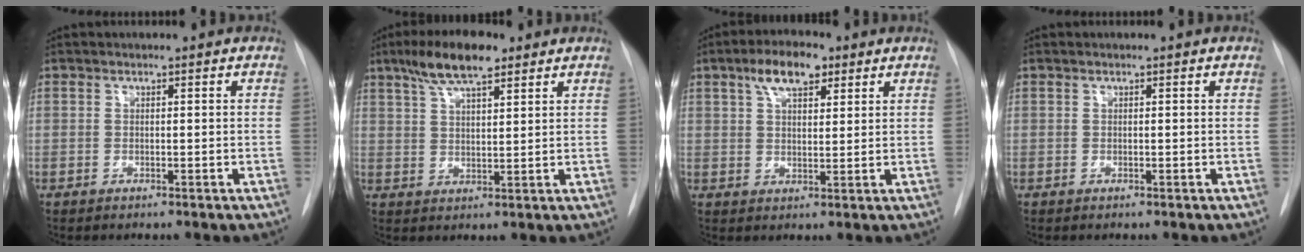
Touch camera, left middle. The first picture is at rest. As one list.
[{"total": 8.4, "force": [5.7, 2.1, 5.8], "torque": [-0.112, 0.016, 0.102]}, {"total": 6.8, "force": [3.9, 2.9, 4.8], "torque": [-0.087, 0.017, 0.066]}, {"total": 0.0}]